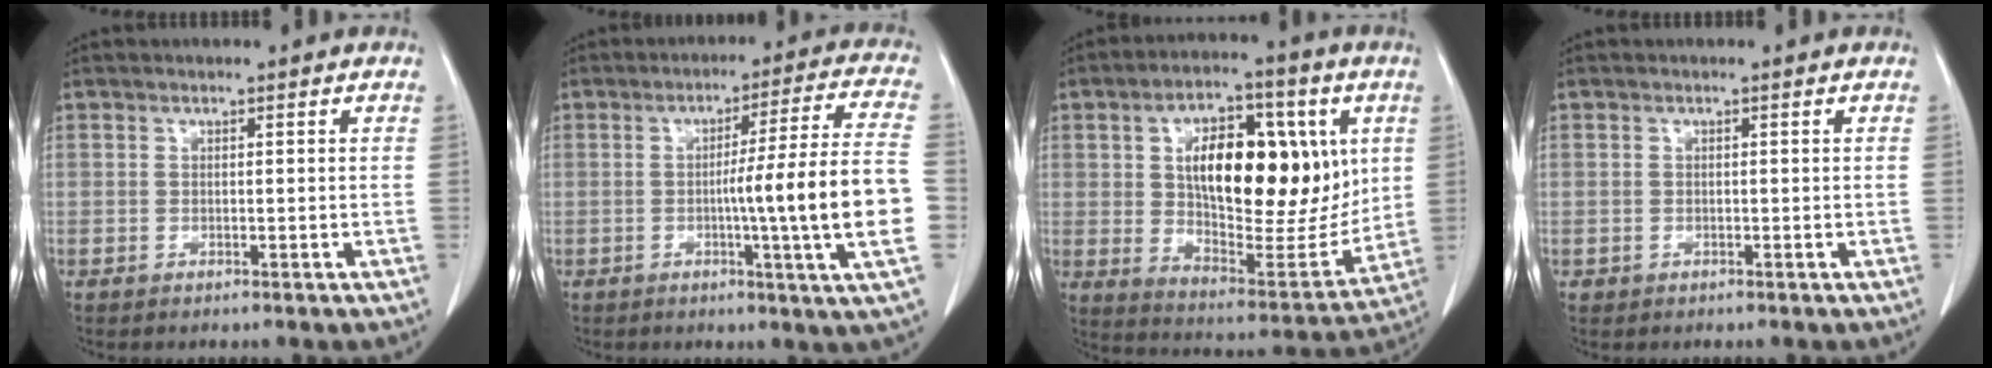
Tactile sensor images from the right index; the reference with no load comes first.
{"total": 15.4, "force": [-2.4, -2.2, 15.1], "torque": [-0.223, -0.006, -0.042]}
{"total": 22.8, "force": [4.7, 10.2, 19.9], "torque": [-0.321, 0.006, 0.077]}
{"total": 0.5, "force": [-0.2, 0.5, 0.0], "torque": [0.001, 0.004, -0.003]}